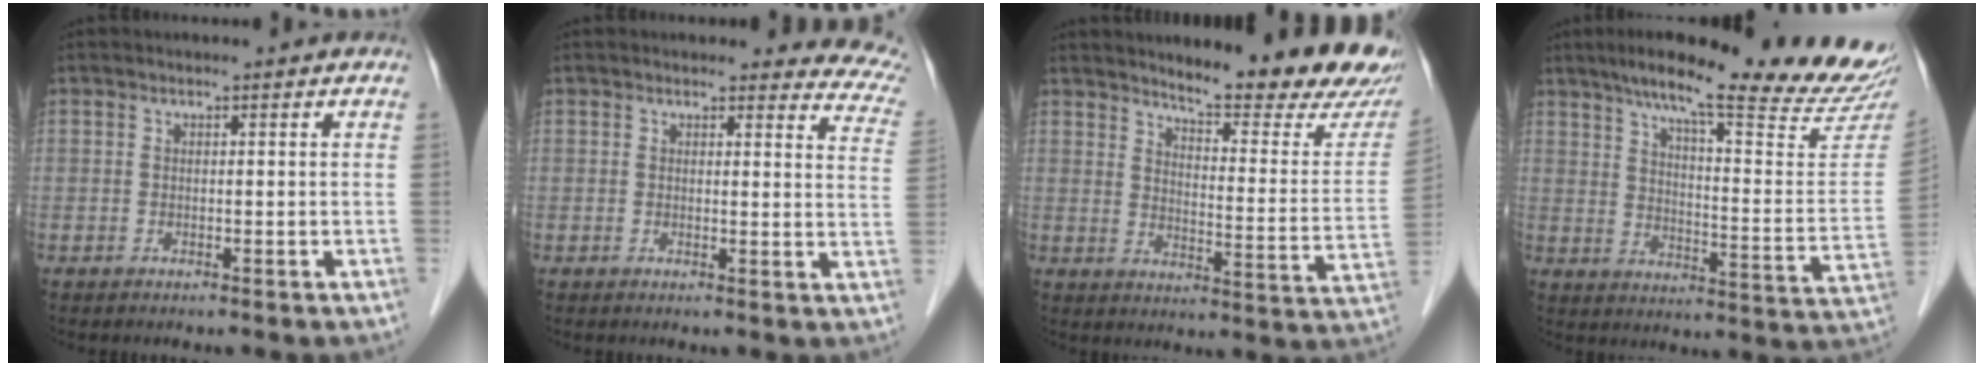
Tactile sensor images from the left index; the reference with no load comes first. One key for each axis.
{"total": 8.7, "fx": 8.1, "fy": 2.6, "fz": 1.6, "tx": 0.025, "ty": -0.043, "tz": 0.045}
{"total": 18.1, "fx": 15.9, "fy": 2.7, "fz": 8.2, "tx": -0.099, "ty": -0.071, "tz": 0.189}
{"total": 26.5, "fx": 22.6, "fy": 1.4, "fz": 13.8, "tx": -0.203, "ty": -0.065, "tz": 0.288}